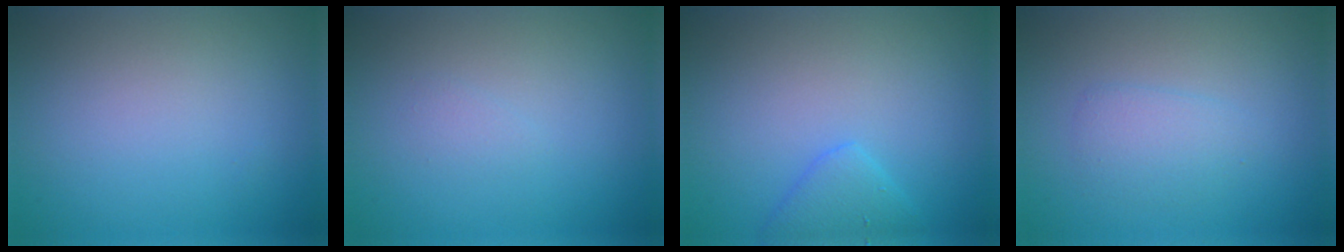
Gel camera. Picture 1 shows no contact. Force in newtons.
{"total": 0.6, "press": 0.6, "slide": 0.1}
{"total": 2.2, "press": 2.2, "slide": 0.2}
{"total": 1.9, "press": 1.9, "slide": 0.0}